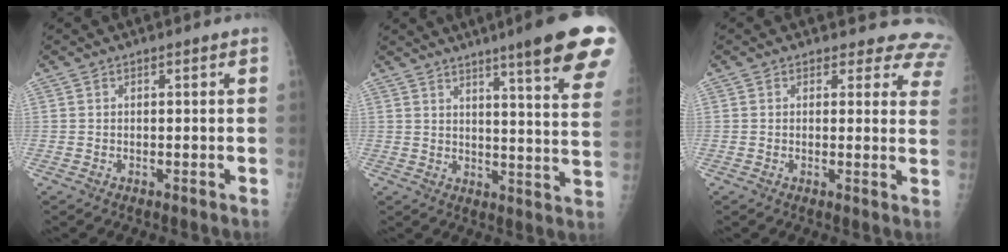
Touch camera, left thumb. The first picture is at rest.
{"total": 18.6, "force": [12.3, 1.4, 13.9], "torque": [-0.160, -0.056, 0.149]}
{"total": 8.3, "force": [7.1, 4.2, 1.1], "torque": [0.040, -0.026, 0.042]}